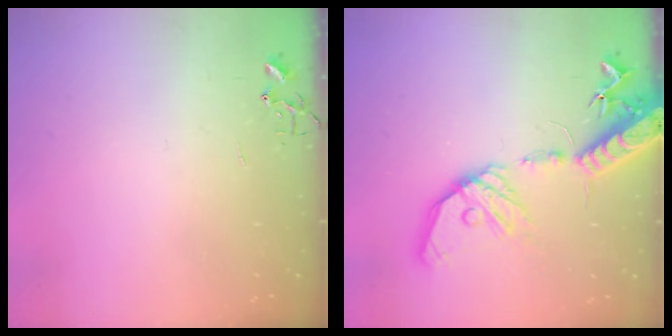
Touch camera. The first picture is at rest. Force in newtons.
{"total": 20.1, "press": 19.7, "slide": 3.7}